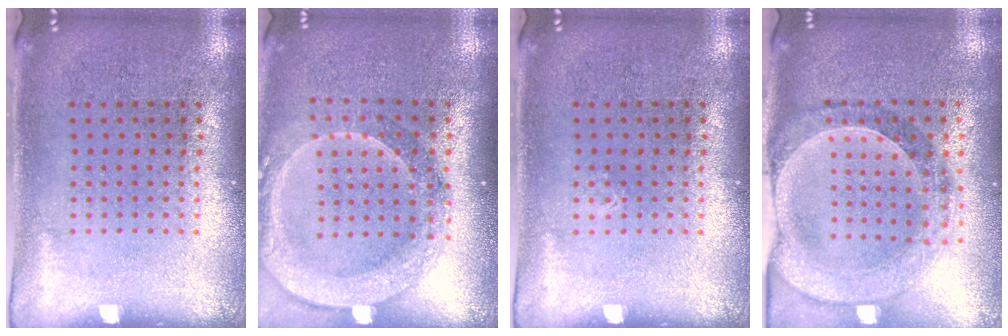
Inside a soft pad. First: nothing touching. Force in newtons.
{"total": 2.2, "press": 2.0, "slide": 1.1}
{"total": 0.0}
{"total": 1.4, "press": 1.4, "slide": 0.3}